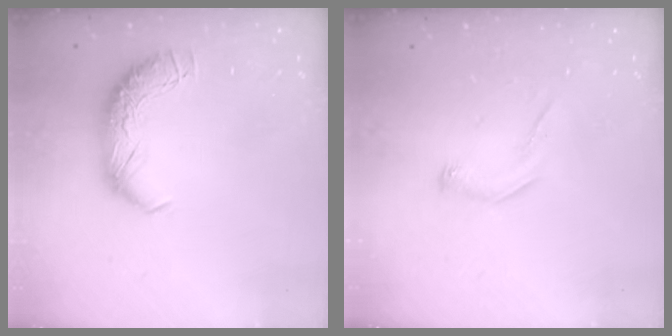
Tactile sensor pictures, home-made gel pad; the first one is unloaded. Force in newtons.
{"total": 5.5, "press": 5.4, "slide": 0.9}